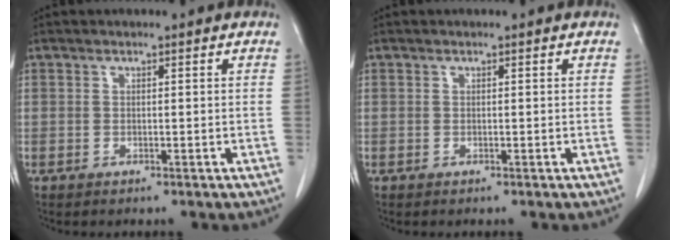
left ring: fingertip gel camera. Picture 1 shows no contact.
{"total": 0.0}